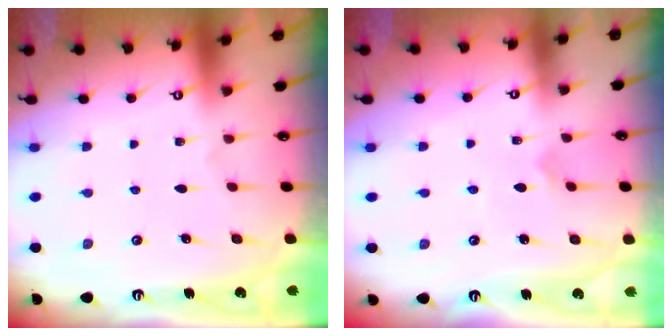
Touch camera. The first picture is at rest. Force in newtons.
{"total": 2.9, "press": 2.9, "slide": 0.2}